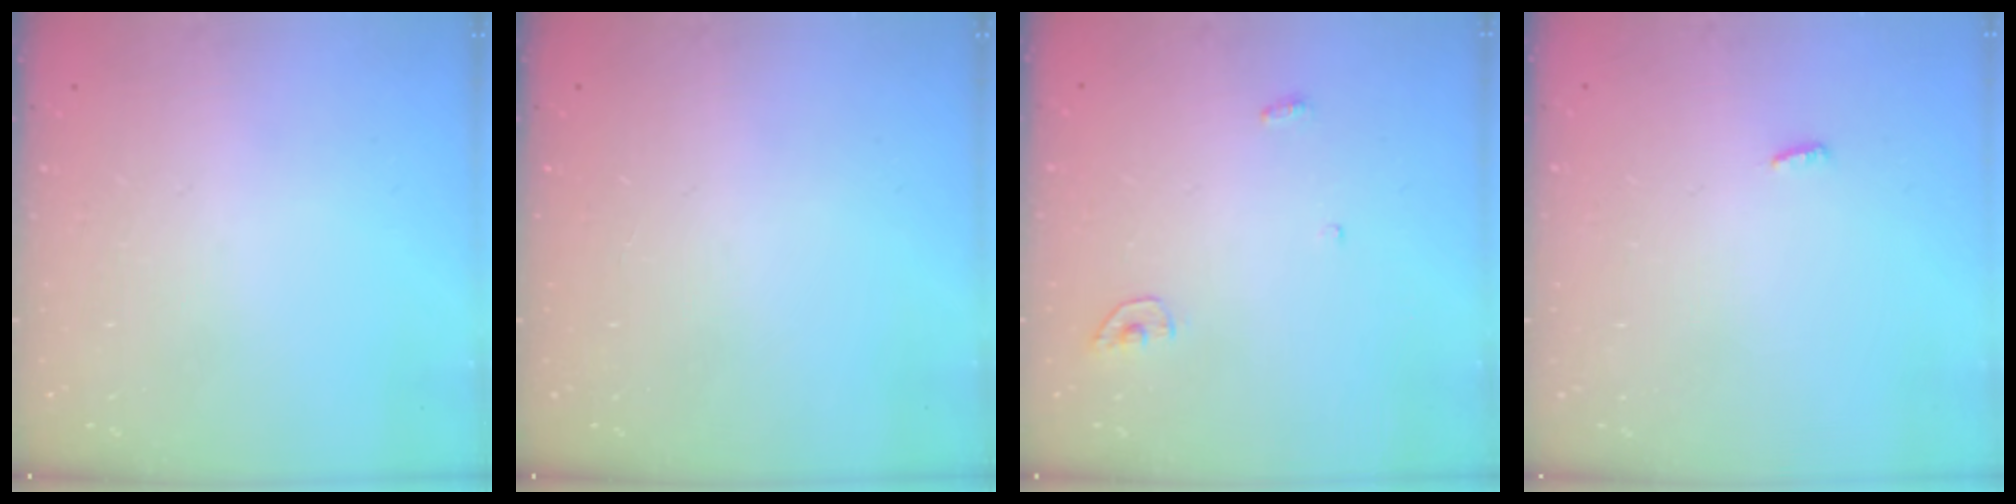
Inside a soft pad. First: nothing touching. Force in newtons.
{"total": 0.0}
{"total": 3.6, "press": 3.5, "slide": 0.4}
{"total": 3.0, "press": 2.9, "slide": 0.8}